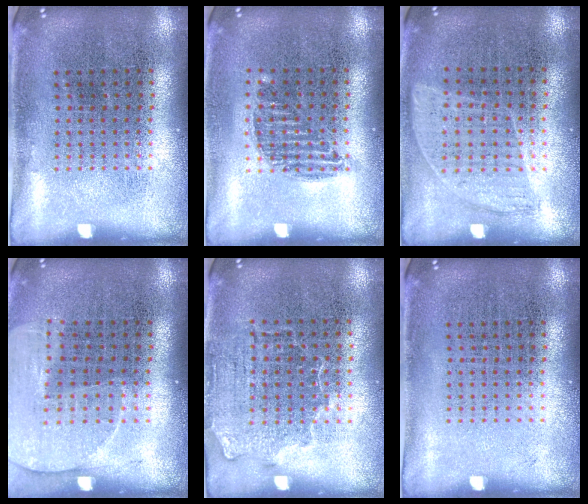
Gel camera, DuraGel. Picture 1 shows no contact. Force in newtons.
{"total": 0.9, "press": 0.8, "slide": 0.4}
{"total": 0.9, "press": 0.8, "slide": 0.5}
{"total": 1.3, "press": 1.2, "slide": 0.4}
{"total": 1.5, "press": 1.2, "slide": 0.8}
{"total": 0.0}